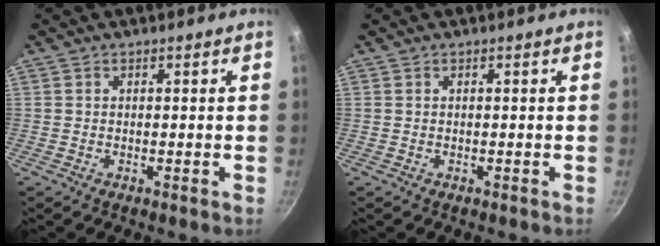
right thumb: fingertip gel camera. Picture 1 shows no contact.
{"total": 0.0}